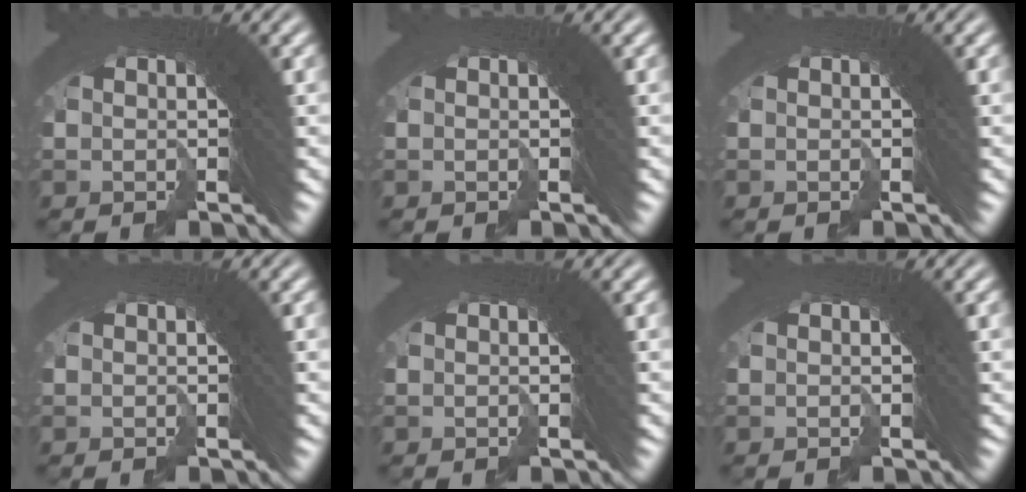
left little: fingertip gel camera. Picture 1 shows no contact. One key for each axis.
{"total": 0.0}
{"total": 0.0}
{"total": 0.0}
{"total": 0.0}
{"total": 0.0}